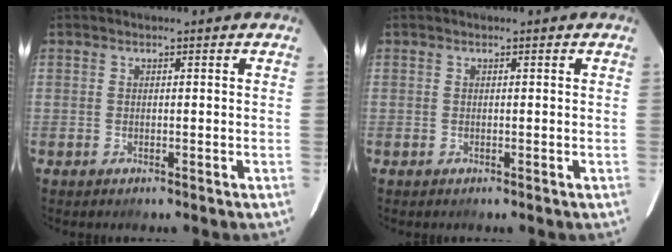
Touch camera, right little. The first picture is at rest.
{"total": 0.0}